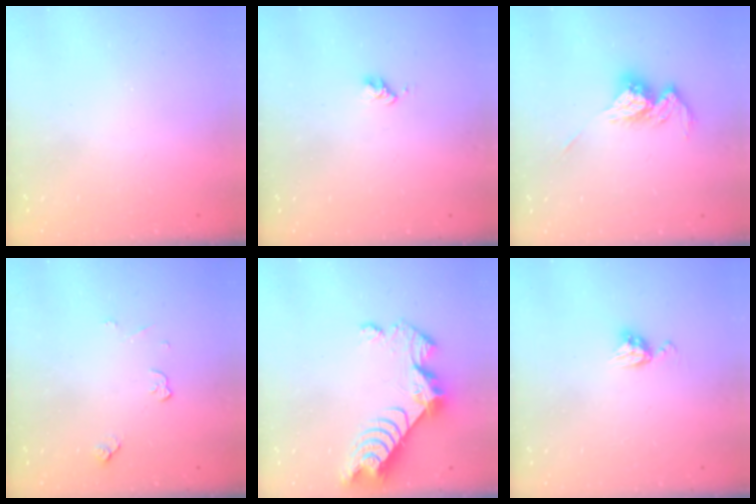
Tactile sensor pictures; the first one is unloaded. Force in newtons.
{"total": 2.8, "press": 2.8, "slide": 0.3}
{"total": 11.8, "press": 11.8, "slide": 0.5}
{"total": 4.8, "press": 4.7, "slide": 0.7}
{"total": 9.0, "press": 9.0, "slide": 0.8}
{"total": 5.9, "press": 5.9, "slide": 0.5}